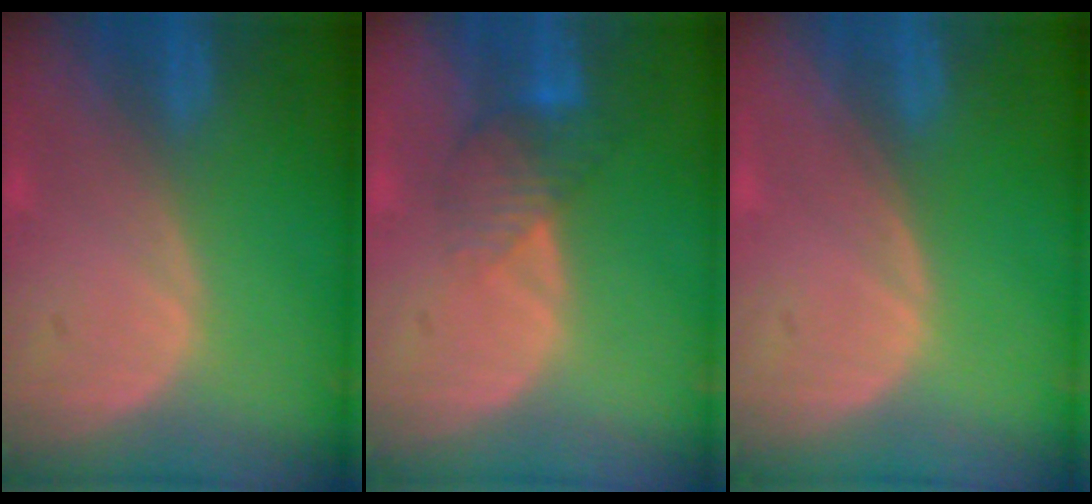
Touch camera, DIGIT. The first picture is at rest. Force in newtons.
{"total": 4.4, "press": 3.7, "slide": 2.3}
{"total": 0.0}